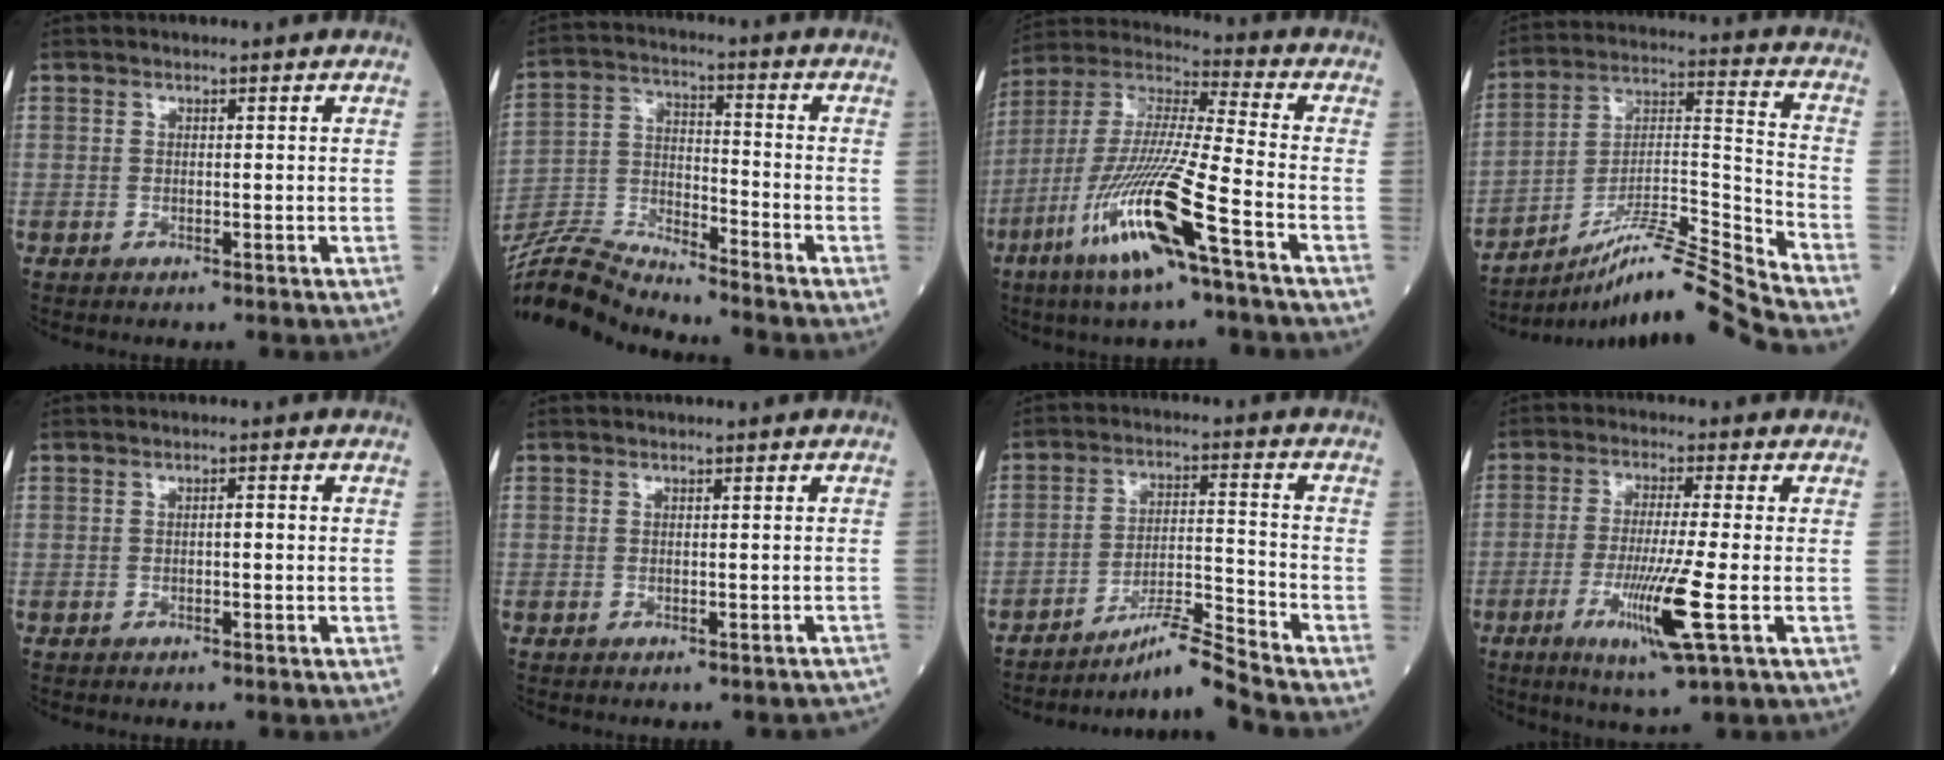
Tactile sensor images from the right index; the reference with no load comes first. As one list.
[{"total": 11.7, "force": [-11.6, -0.7, 1.6], "torque": [-0.042, 0.019, -0.224]}, {"total": 17.7, "force": [-8.2, 0.6, 15.6], "torque": [-0.338, -0.030, -0.161]}, {"total": 15.2, "force": [-13.3, -3.0, 6.7], "torque": [-0.107, 0.023, -0.229]}, {"total": 1.0, "force": [-0.1, 0.2, 1.0], "torque": [-0.015, 0.002, -0.001]}, {"total": 2.1, "force": [-1.8, 1.1, 0.4], "torque": [0.003, 0.010, -0.021]}, {"total": 7.9, "force": [-7.2, -2.6, 1.9], "torque": [-0.039, 0.005, -0.126]}, {"total": 9.8, "force": [-3.2, -0.6, 9.2], "torque": [-0.177, -0.027, -0.059]}]